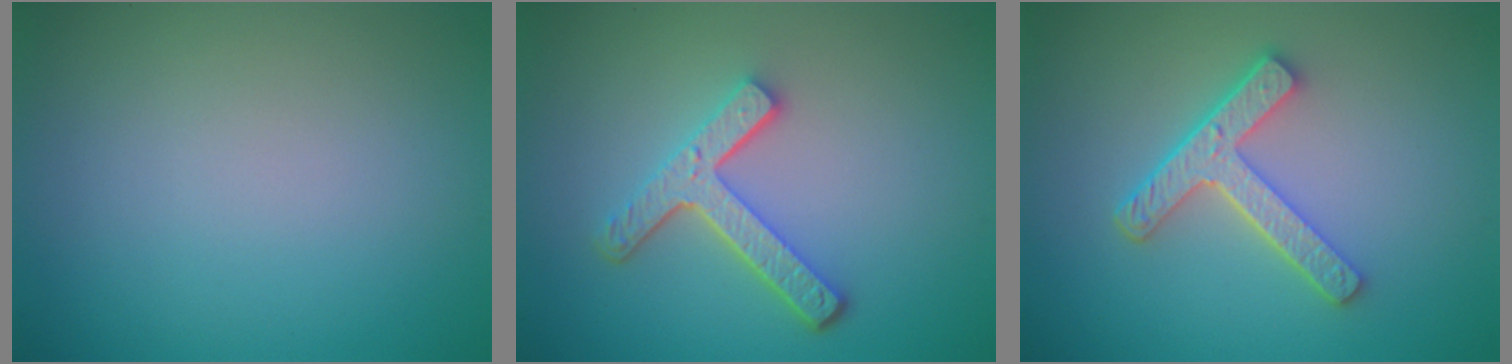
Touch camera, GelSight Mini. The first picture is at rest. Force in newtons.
{"total": 4.2, "press": 3.3, "slide": 2.6}
{"total": 4.3, "press": 3.3, "slide": 2.7}